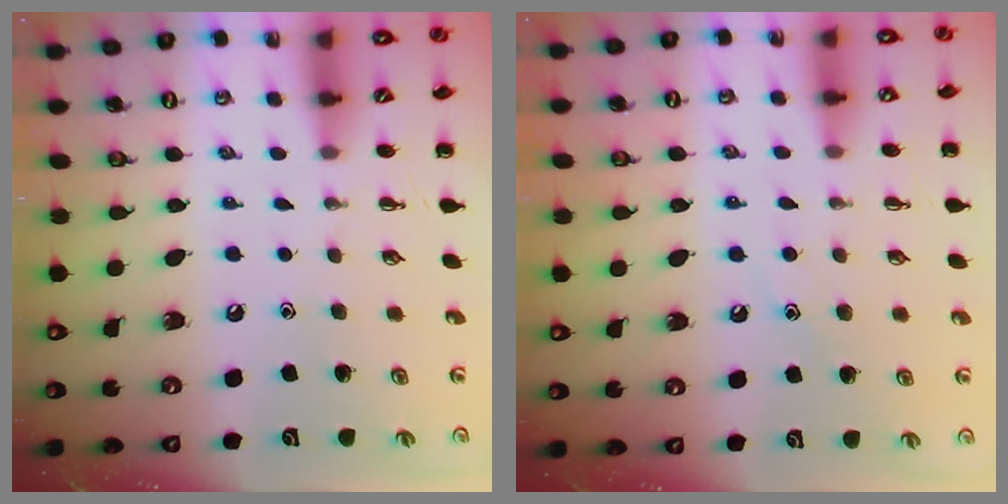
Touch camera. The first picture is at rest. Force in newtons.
{"total": 8.0, "press": 7.9, "slide": 1.4}